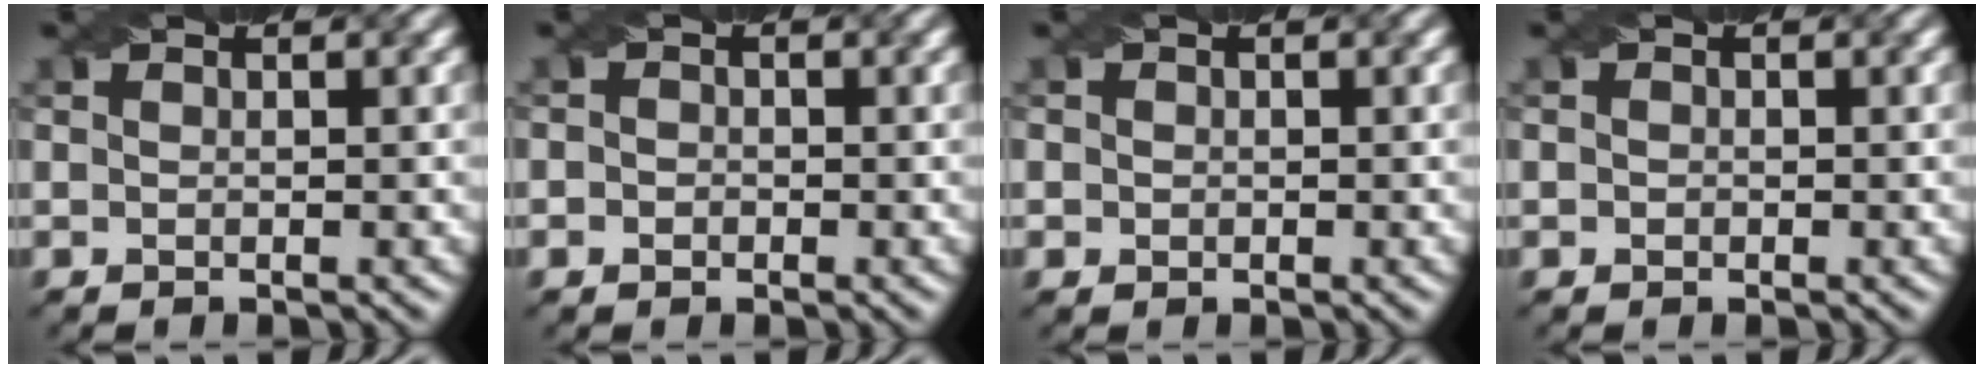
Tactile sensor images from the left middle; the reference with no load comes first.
{"total": 1.0, "force": [-0.3, 0.9, 0.3], "torque": [0.001, -0.004, -0.008]}
{"total": 1.0, "force": [0.1, 1.0, 0.2], "torque": [0.002, -0.001, -0.003]}
{"total": 0.5, "force": [-0.1, 0.5, 0.2], "torque": [-0.001, -0.004, -0.002]}